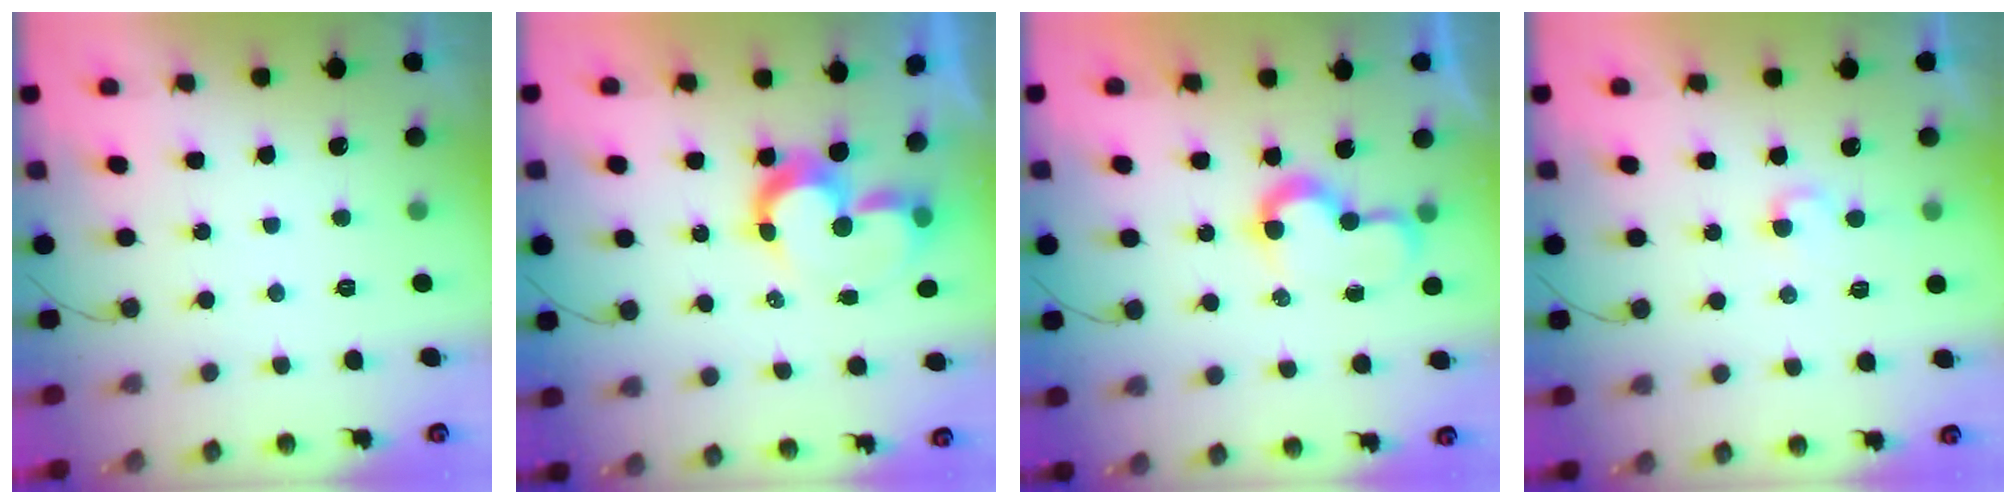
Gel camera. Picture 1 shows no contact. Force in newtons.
{"total": 8.3, "press": 8.2, "slide": 0.8}
{"total": 7.5, "press": 7.5, "slide": 0.3}
{"total": 3.8, "press": 3.7, "slide": 0.3}